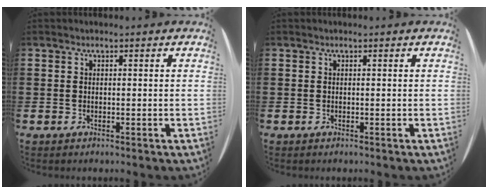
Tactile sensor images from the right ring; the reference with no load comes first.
{"total": 0.0}